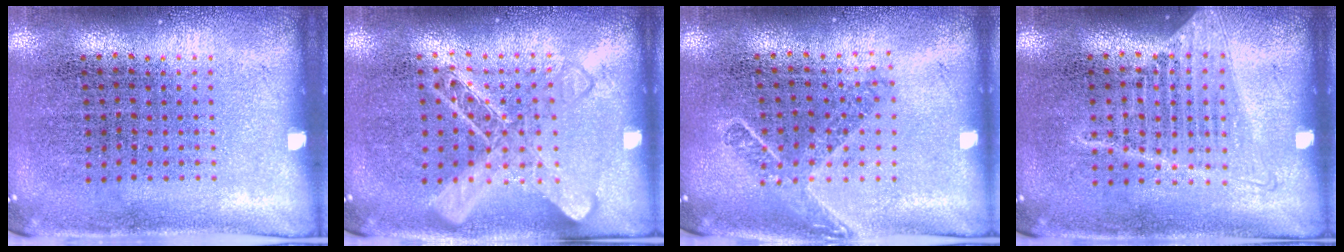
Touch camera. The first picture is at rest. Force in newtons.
{"total": 2.8, "press": 2.7, "slide": 0.5}
{"total": 1.6, "press": 1.2, "slide": 1.0}
{"total": 1.2, "press": 1.1, "slide": 0.5}